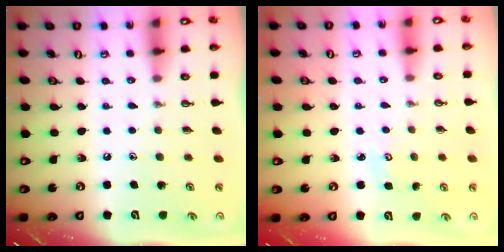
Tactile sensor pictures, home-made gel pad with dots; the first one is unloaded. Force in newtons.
{"total": 2.1, "press": 2.1, "slide": 0.2}